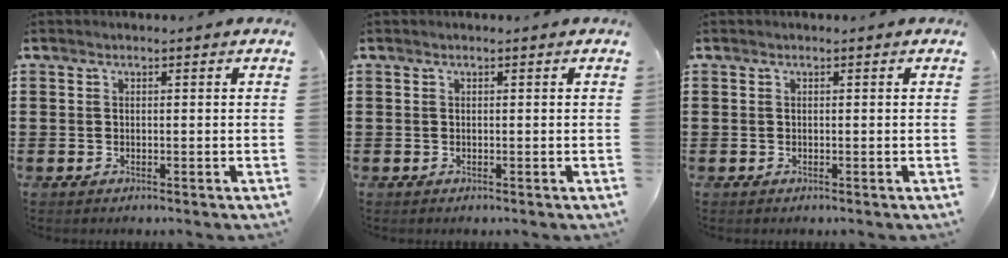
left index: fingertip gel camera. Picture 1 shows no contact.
{"total": 0.0}
{"total": 0.0}